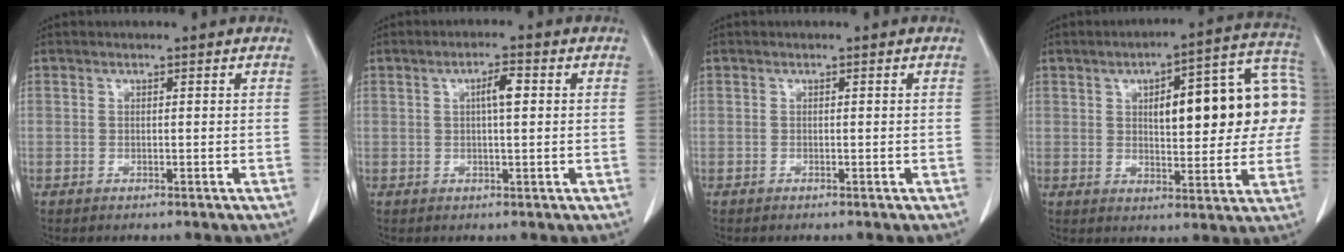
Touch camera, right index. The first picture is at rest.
{"total": 3.1, "force": [0.6, 0.5, 3.0], "torque": [-0.052, 0.006, 0.010]}
{"total": 0.0}
{"total": 18.2, "force": [2.7, 5.7, 17.1], "torque": [-0.225, 0.042, 0.038]}